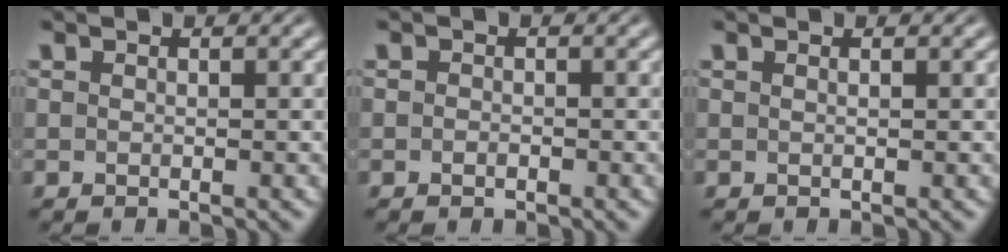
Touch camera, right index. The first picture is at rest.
{"total": 0.7, "force": [-0.6, -0.2, 0.1], "torque": [-0.003, -0.008, -0.006]}
{"total": 0.6, "force": [0.1, -0.5, 0.3], "torque": [-0.005, -0.002, 0.004]}